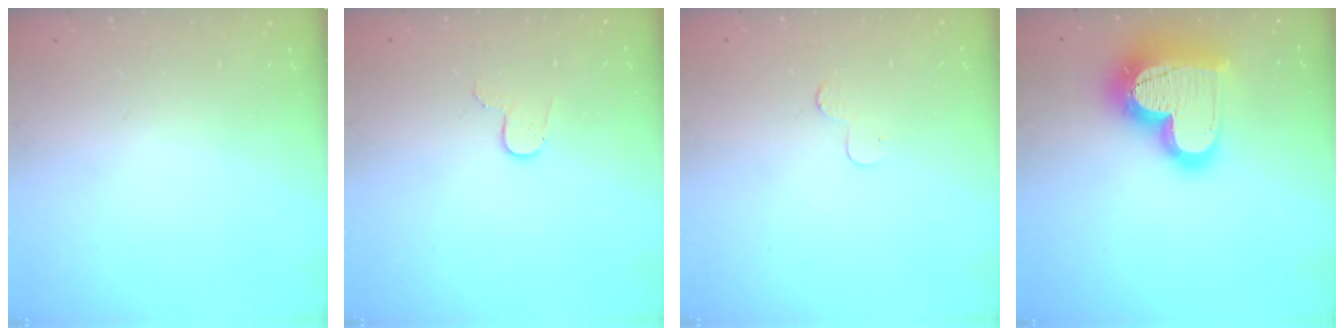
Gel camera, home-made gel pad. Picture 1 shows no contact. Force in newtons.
{"total": 3.6, "press": 3.6, "slide": 0.3}
{"total": 3.6, "press": 3.6, "slide": 0.3}
{"total": 24.6, "press": 24.5, "slide": 1.8}